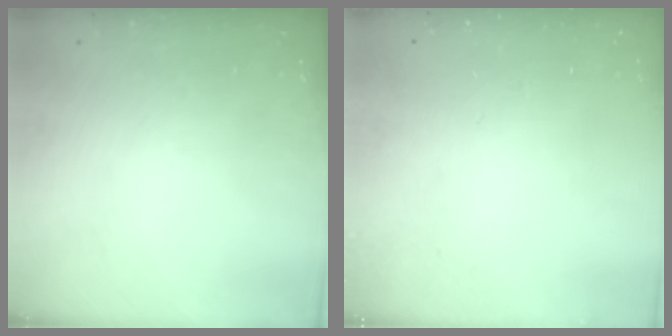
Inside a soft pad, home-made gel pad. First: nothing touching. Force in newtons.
{"total": 1.6, "press": 1.6, "slide": 0.2}